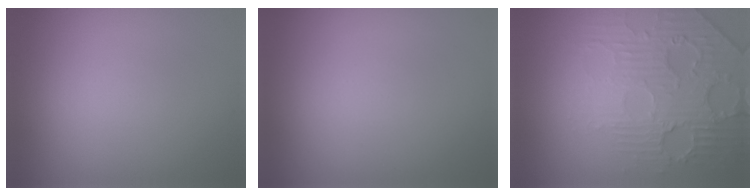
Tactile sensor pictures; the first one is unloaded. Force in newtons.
{"total": 0.0}
{"total": 4.3, "press": 4.0, "slide": 1.6}